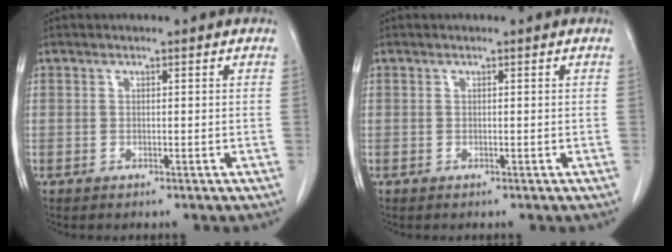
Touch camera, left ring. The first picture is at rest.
{"total": 0.0}